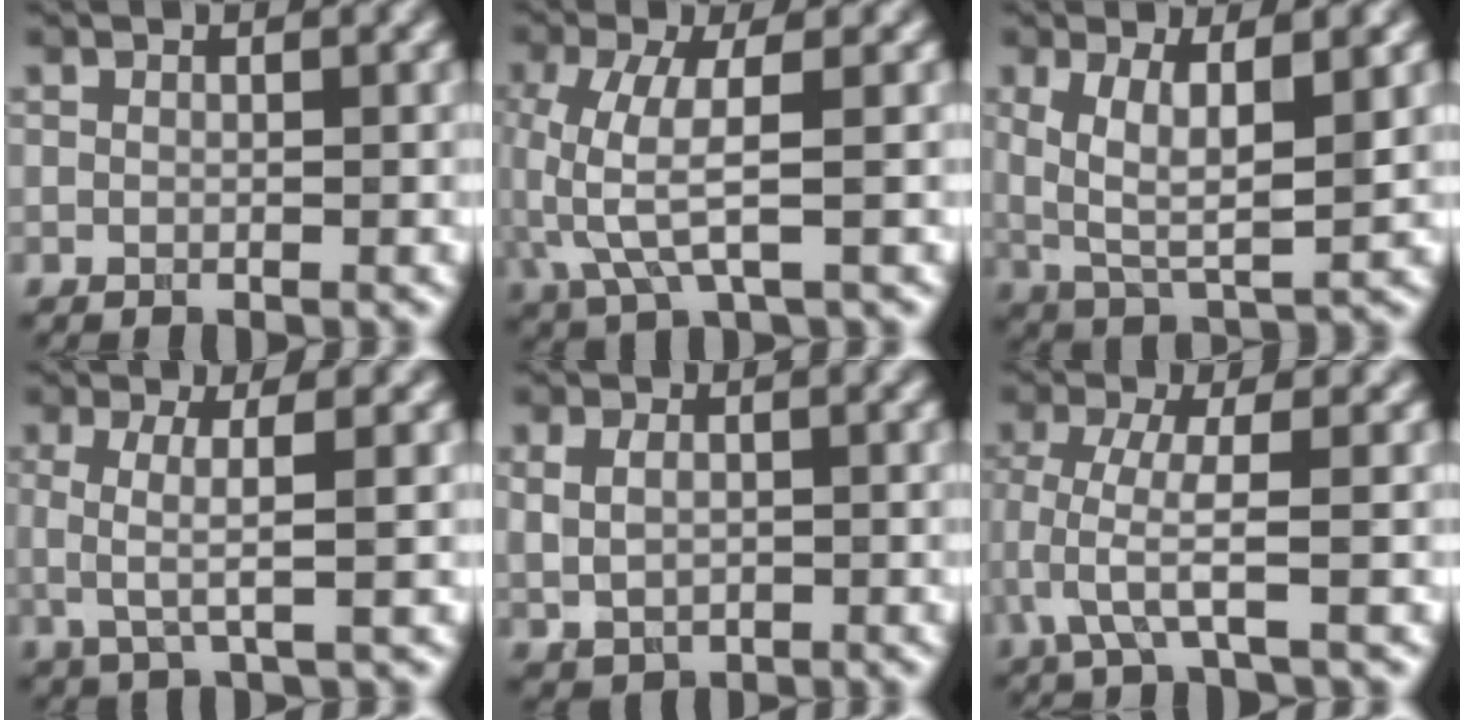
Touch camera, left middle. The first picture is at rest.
{"total": 4.9, "force": [-0.4, 1.6, 4.6], "torque": [-0.120, -0.001, -0.008]}
{"total": 5.7, "force": [1.3, 2.0, 5.2], "torque": [-0.104, -0.007, 0.027]}
{"total": 3.5, "force": [0.1, 0.9, 3.4], "torque": [-0.063, -0.002, 0.000]}
{"total": 3.1, "force": [0.2, 2.3, 2.1], "torque": [-0.040, 0.001, 0.016]}
{"total": 3.8, "force": [-1.1, 0.4, 3.6], "torque": [-0.073, -0.001, -0.028]}